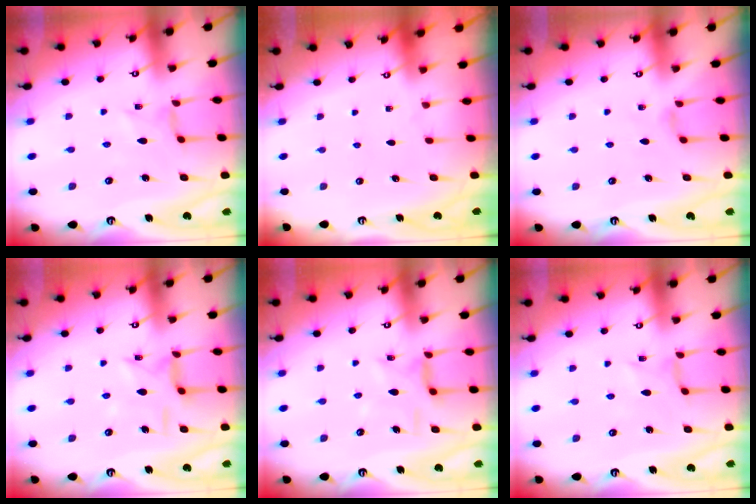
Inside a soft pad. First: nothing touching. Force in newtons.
{"total": 0.0}
{"total": 2.4, "press": 2.3, "slide": 0.5}
{"total": 7.5, "press": 7.5, "slide": 0.5}
{"total": 9.3, "press": 9.3, "slide": 0.8}
{"total": 0.0}